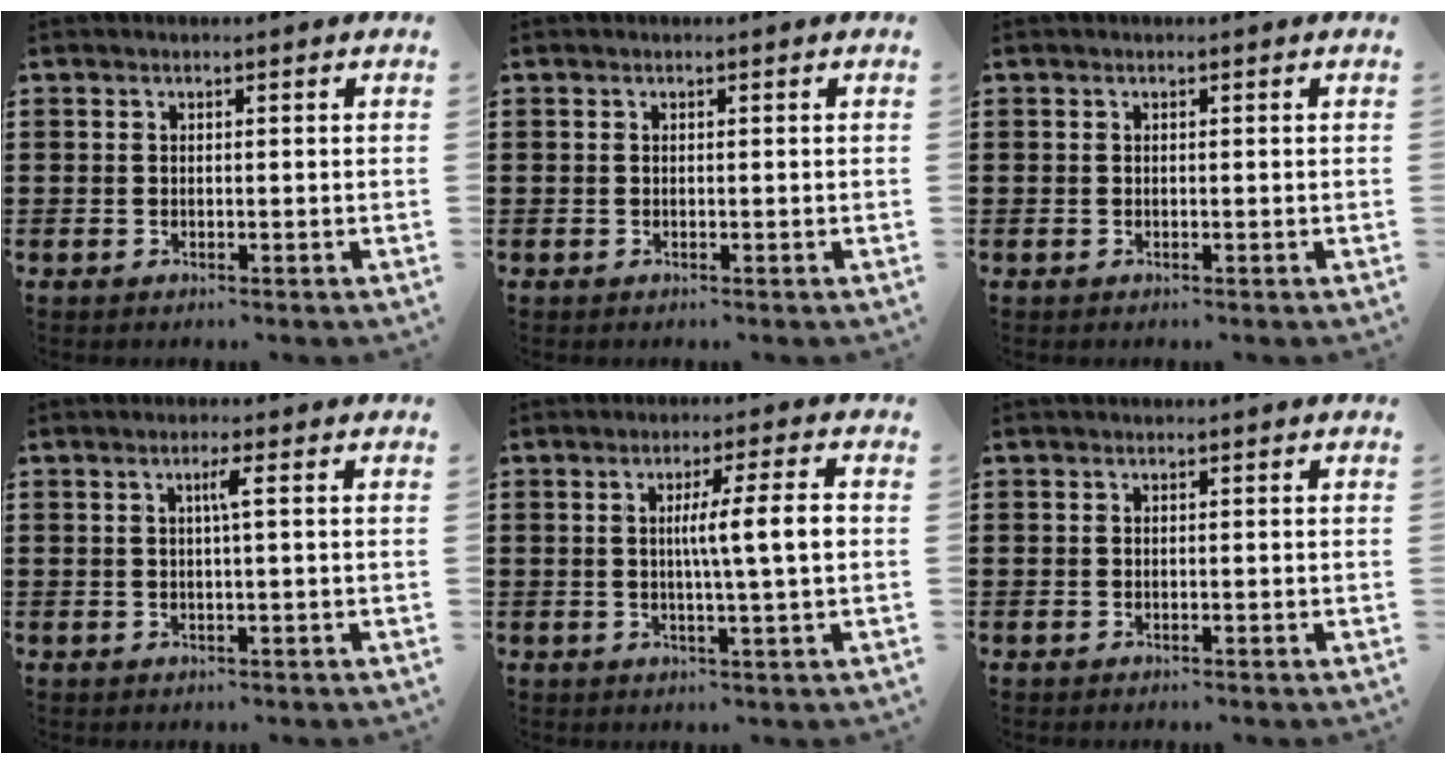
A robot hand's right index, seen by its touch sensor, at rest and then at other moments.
{"total": 0.0}
{"total": 0.0}
{"total": 2.1, "force": [0.3, -0.3, 2.0], "torque": [-0.040, -0.004, 0.002]}
{"total": 7.0, "force": [0.5, 0.1, 6.9], "torque": [-0.119, -0.006, -0.001]}
{"total": 0.0}